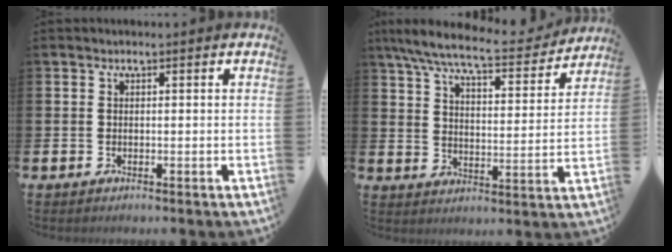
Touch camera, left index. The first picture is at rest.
{"total": 8.8, "force": [7.9, 1.2, 3.8], "torque": [-0.099, -0.047, 0.133]}